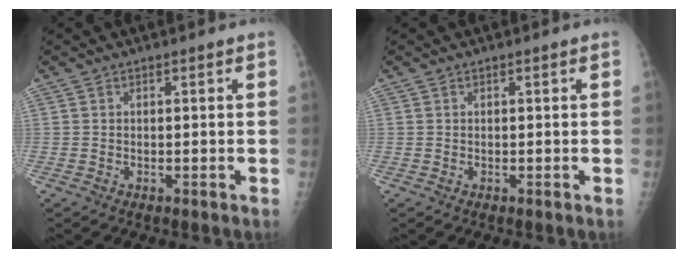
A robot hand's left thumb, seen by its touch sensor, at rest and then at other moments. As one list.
[{"total": 0.0}]